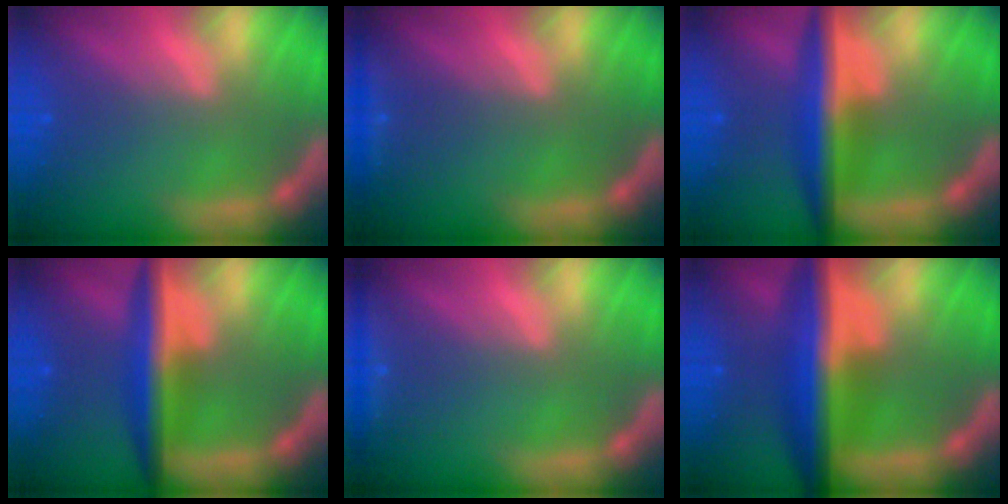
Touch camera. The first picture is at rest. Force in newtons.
{"total": 1.4}
{"total": 6.6}
{"total": 6.0}
{"total": 1.9}
{"total": 9.5}